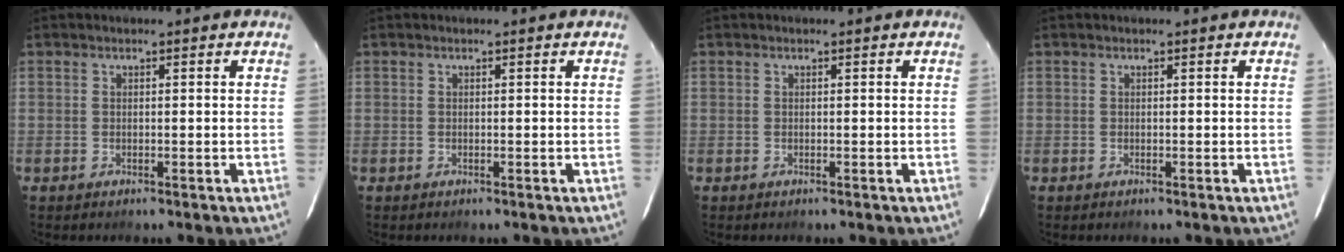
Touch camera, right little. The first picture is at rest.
{"total": 0.0}
{"total": 0.0}
{"total": 0.0}